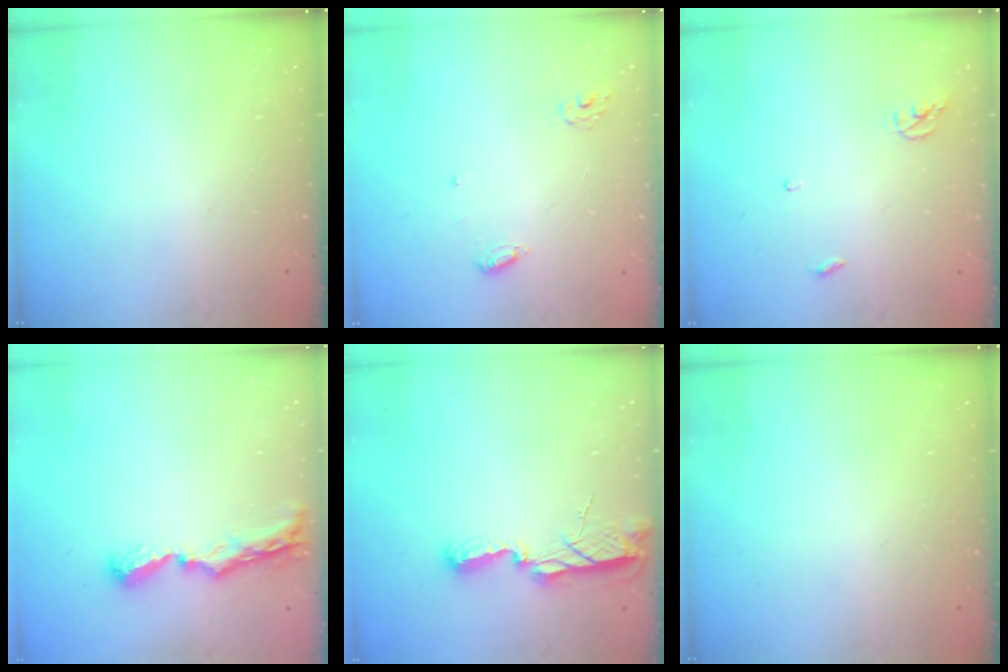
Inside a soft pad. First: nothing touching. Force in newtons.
{"total": 4.7, "press": 4.7, "slide": 0.4}
{"total": 3.8, "press": 3.8, "slide": 0.3}
{"total": 8.6, "press": 8.5, "slide": 0.8}
{"total": 9.3, "press": 8.3, "slide": 4.1}
{"total": 0.0}